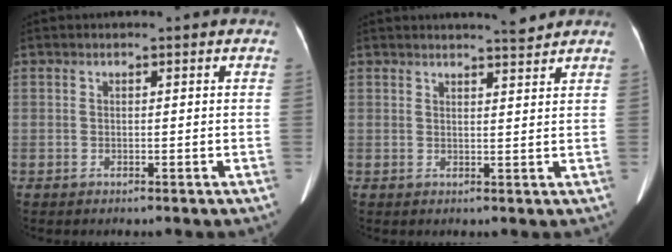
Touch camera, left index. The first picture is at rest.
{"total": 3.0, "force": [2.9, -0.3, 0.7], "torque": [-0.014, -0.008, 0.040]}